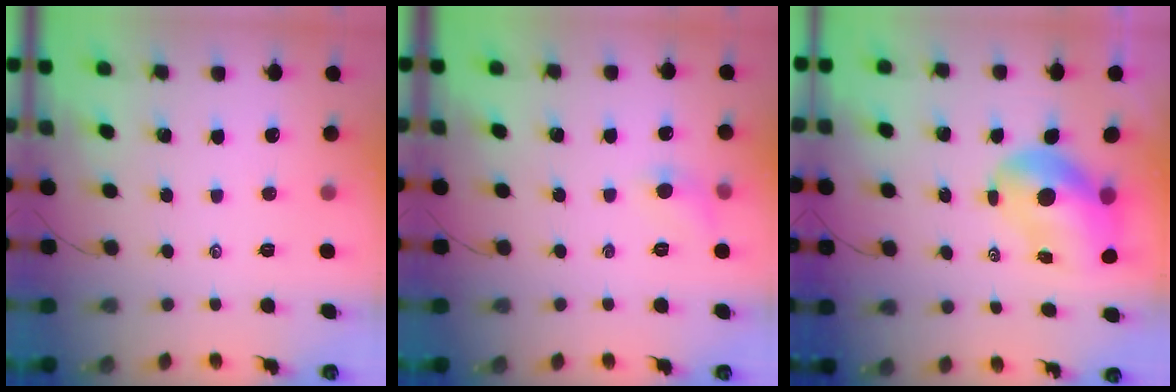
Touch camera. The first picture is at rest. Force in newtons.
{"total": 6.3, "press": 6.0, "slide": 1.8}
{"total": 9.4, "press": 8.9, "slide": 2.9}